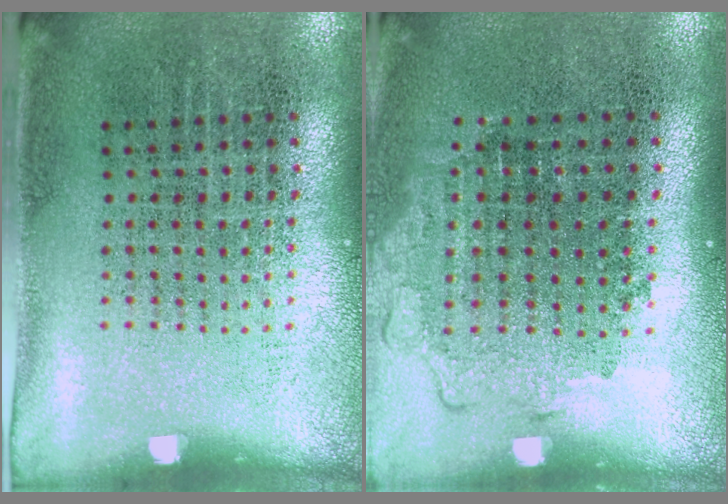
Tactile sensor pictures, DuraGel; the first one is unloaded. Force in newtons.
{"total": 1.1, "press": 1.0, "slide": 0.5}